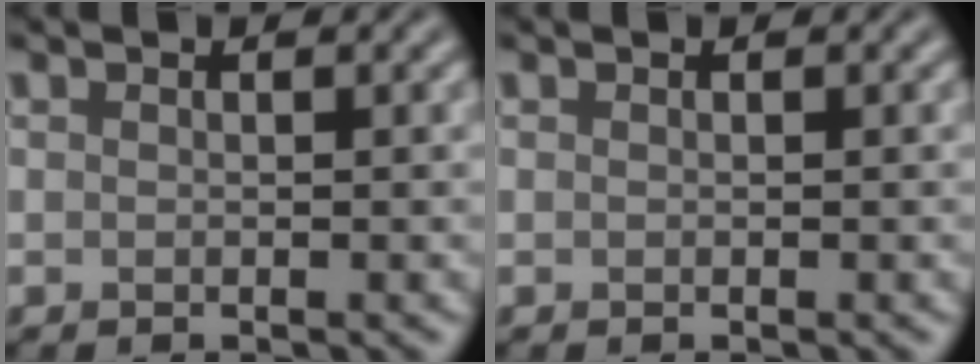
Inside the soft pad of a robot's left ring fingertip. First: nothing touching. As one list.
[{"total": 0.0}]